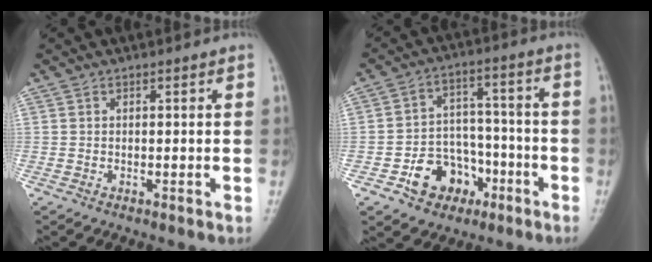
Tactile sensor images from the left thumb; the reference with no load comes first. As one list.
[{"total": 10.8, "force": [-5.3, 8.3, 4.5], "torque": [-0.031, 0.053, -0.081]}]